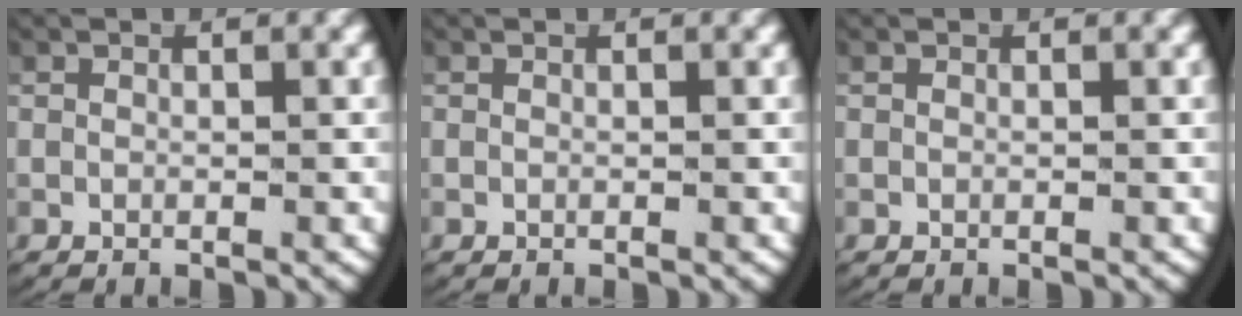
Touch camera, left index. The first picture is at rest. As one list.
[{"total": 0.0}, {"total": 0.0}]